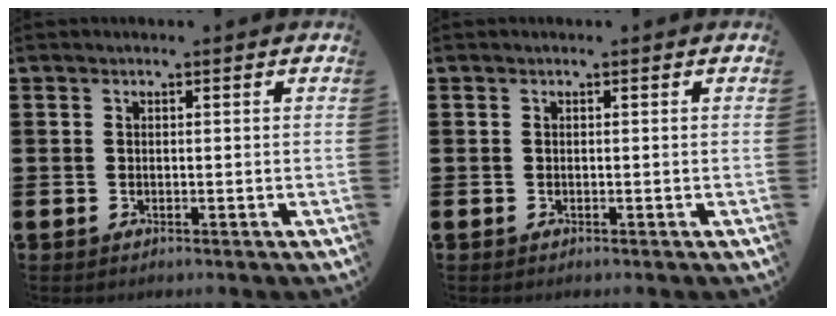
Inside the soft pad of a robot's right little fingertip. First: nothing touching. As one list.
[{"total": 0.0}]